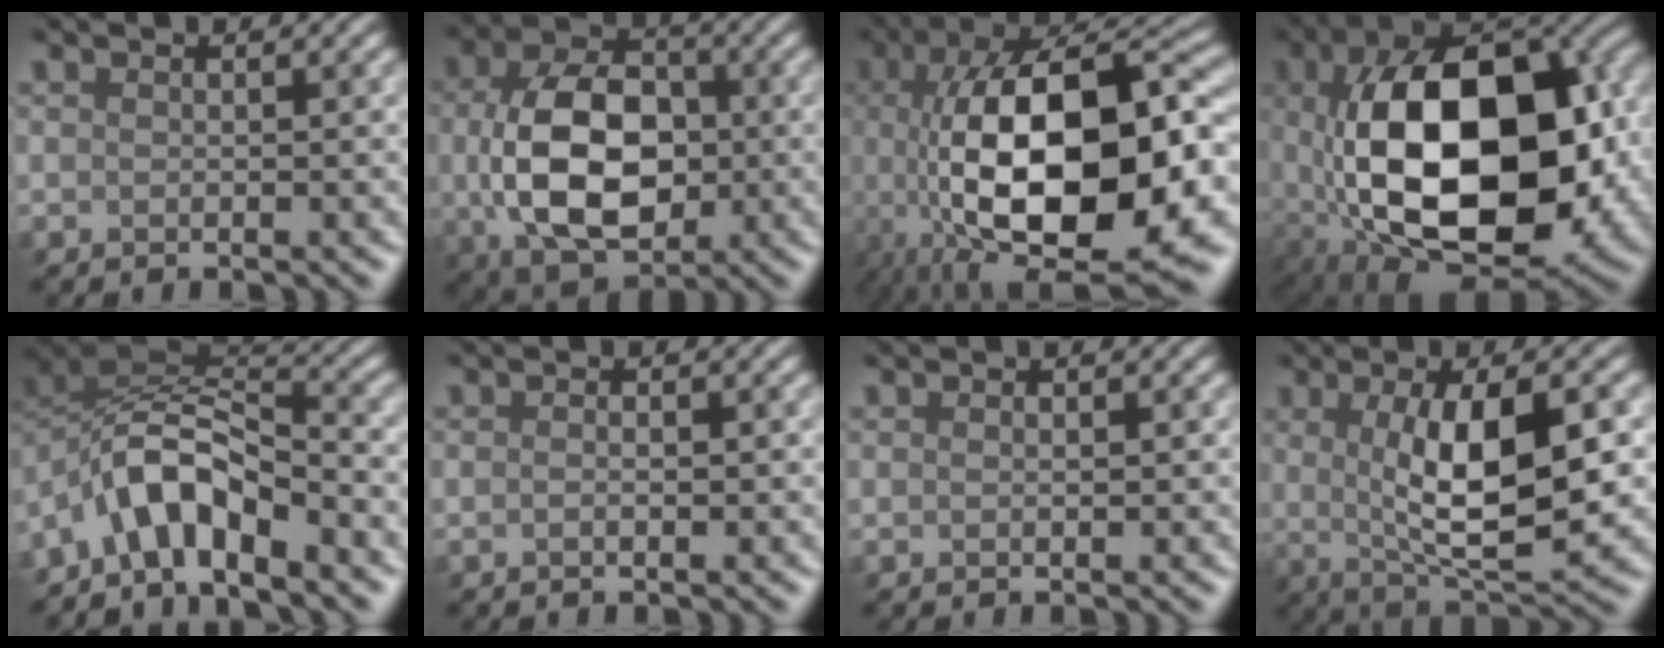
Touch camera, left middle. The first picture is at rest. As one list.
[{"total": 10.0, "force": [-0.2, 6.6, 7.5], "torque": [-0.157, -0.009, 0.006]}, {"total": 17.2, "force": [-1.5, 8.0, 15.1], "torque": [-0.265, 0.010, -0.021]}, {"total": 17.4, "force": [-0.2, 10.1, 14.2], "torque": [-0.258, -0.019, 0.022]}, {"total": 6.7, "force": [-4.1, 2.4, 4.6], "torque": [-0.076, 0.011, -0.084]}, {"total": 0.9, "force": [-0.1, 0.4, 0.8], "torque": [-0.001, 0.001, -0.006]}, {"total": 0.7, "force": [0.2, 0.4, 0.6], "torque": [0.003, 0.003, -0.002]}, {"total": 8.3, "force": [0.6, 2.2, 8.0], "torque": [-0.132, -0.003, 0.019]}]